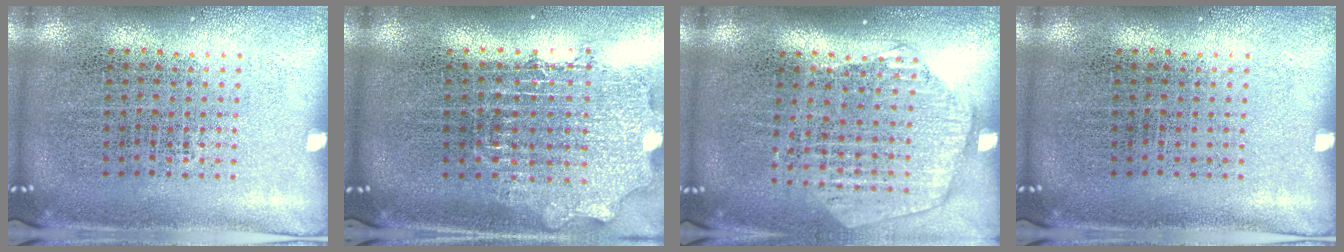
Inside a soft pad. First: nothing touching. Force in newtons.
{"total": 2.0, "press": 1.6, "slide": 1.2}
{"total": 1.8, "press": 1.6, "slide": 0.9}
{"total": 0.0}